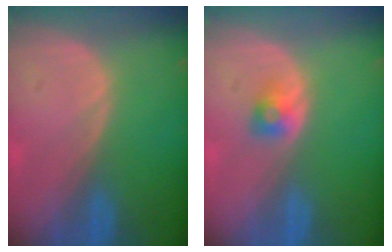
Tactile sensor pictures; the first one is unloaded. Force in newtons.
{"total": 2.2, "press": 2.2, "slide": 0.3}